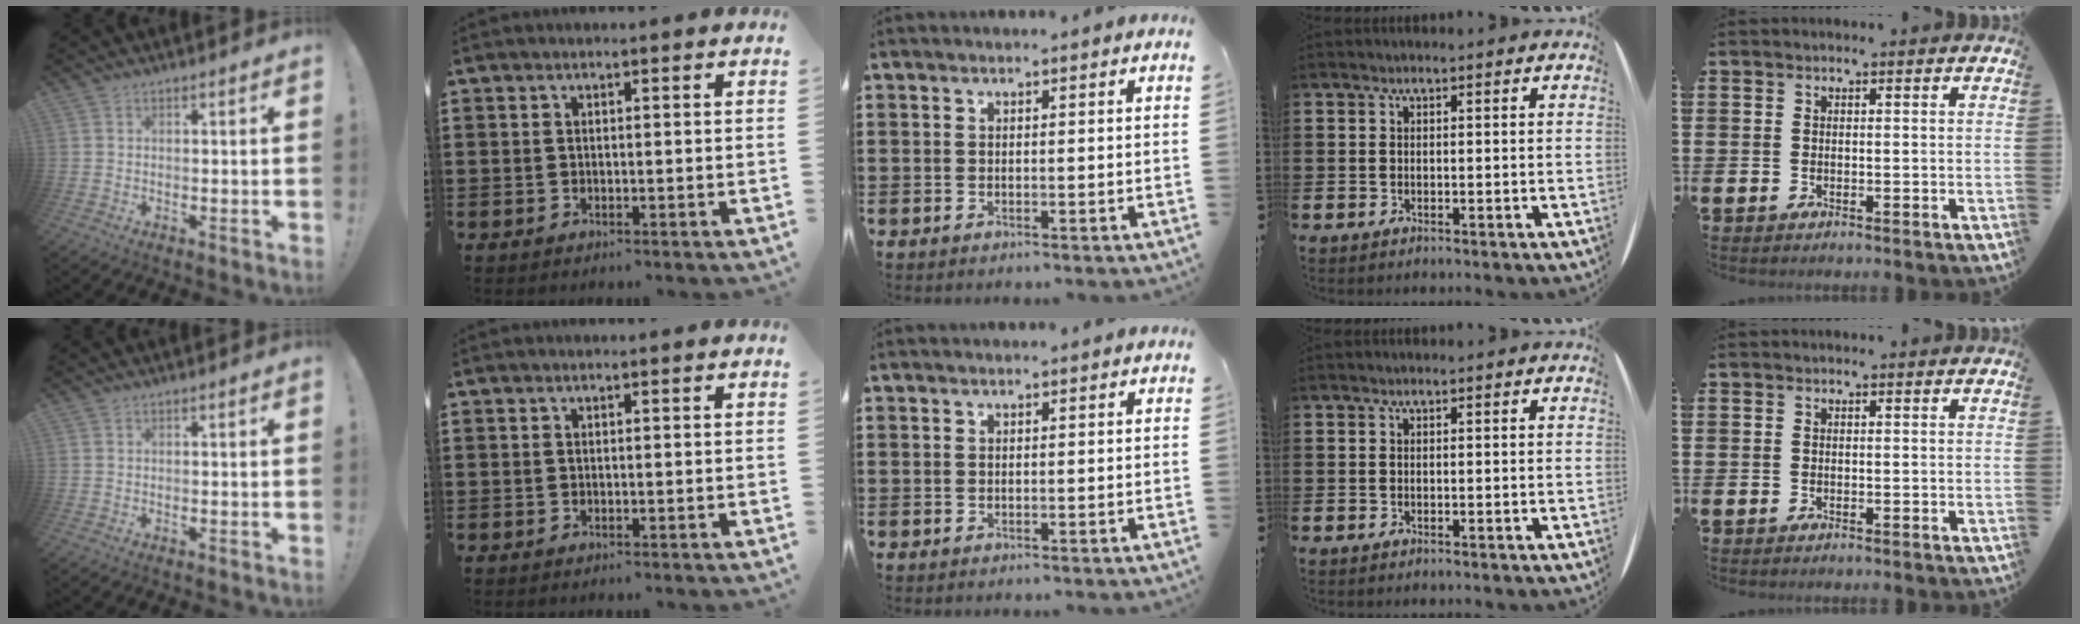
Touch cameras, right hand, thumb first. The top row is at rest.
{}